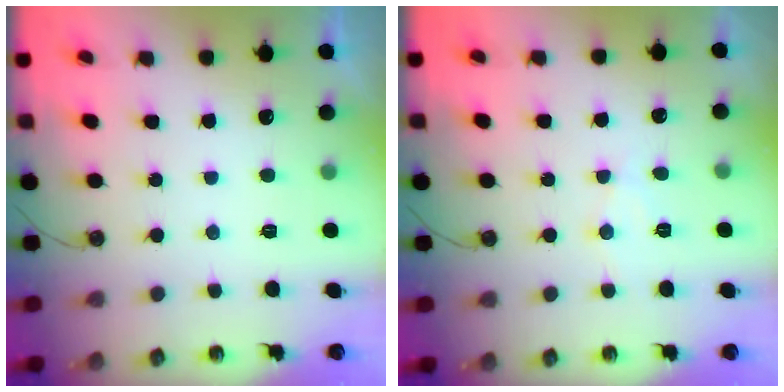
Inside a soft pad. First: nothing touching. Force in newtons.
{"total": 6.8, "press": 6.8, "slide": 0.3}